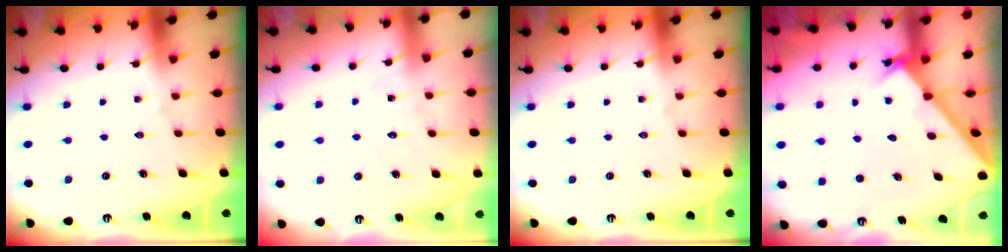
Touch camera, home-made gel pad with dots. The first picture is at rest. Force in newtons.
{"total": 6.1, "press": 6.1, "slide": 0.4}
{"total": 0.0}
{"total": 2.1, "press": 2.1, "slide": 0.2}